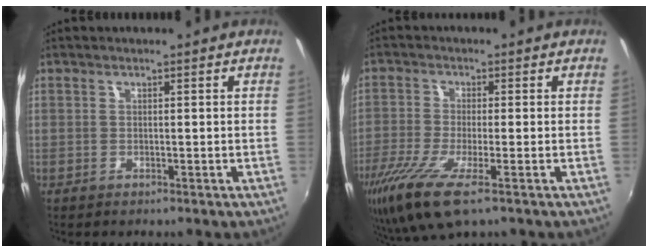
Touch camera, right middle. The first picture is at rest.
{"total": 11.8, "force": [-6.7, 2.5, 9.4], "torque": [-0.212, -0.047, -0.127]}